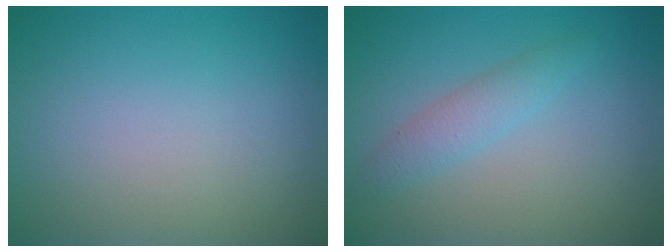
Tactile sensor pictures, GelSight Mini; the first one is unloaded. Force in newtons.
{"total": 2.0, "press": 2.0, "slide": 0.0}